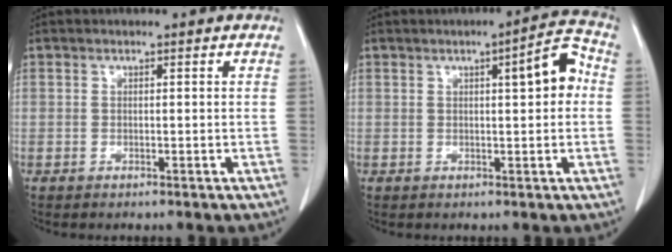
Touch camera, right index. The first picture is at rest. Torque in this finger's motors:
{"motor_torque": [0.33, -0.07, 0.13, 0.02]}